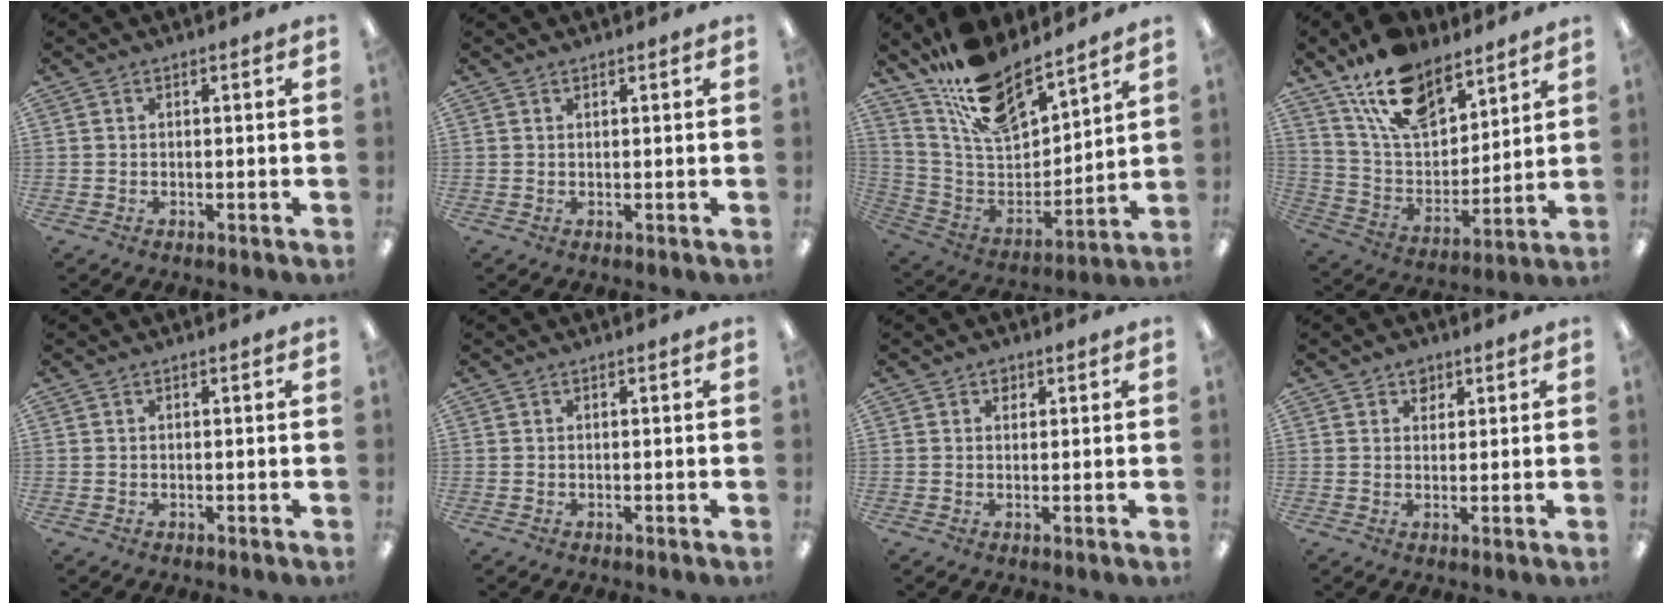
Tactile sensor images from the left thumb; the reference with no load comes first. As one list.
[{"total": 0.6, "force": [0.6, 0.1, 0.1], "torque": [-0.002, 0.001, 0.011]}, {"total": 17.7, "force": [15.0, 6.4, 7.0], "torque": [-0.146, -0.104, 0.271]}, {"total": 16.6, "force": [11.6, 8.6, 8.2], "torque": [-0.157, -0.056, 0.216]}, {"total": 0.0}, {"total": 0.0}, {"total": 1.7, "force": [1.2, 1.2, 0.5], "torque": [0.005, -0.006, 0.018]}, {"total": 3.1, "force": [2.1, 2.0, 1.0], "torque": [0.002, -0.009, 0.034]}]